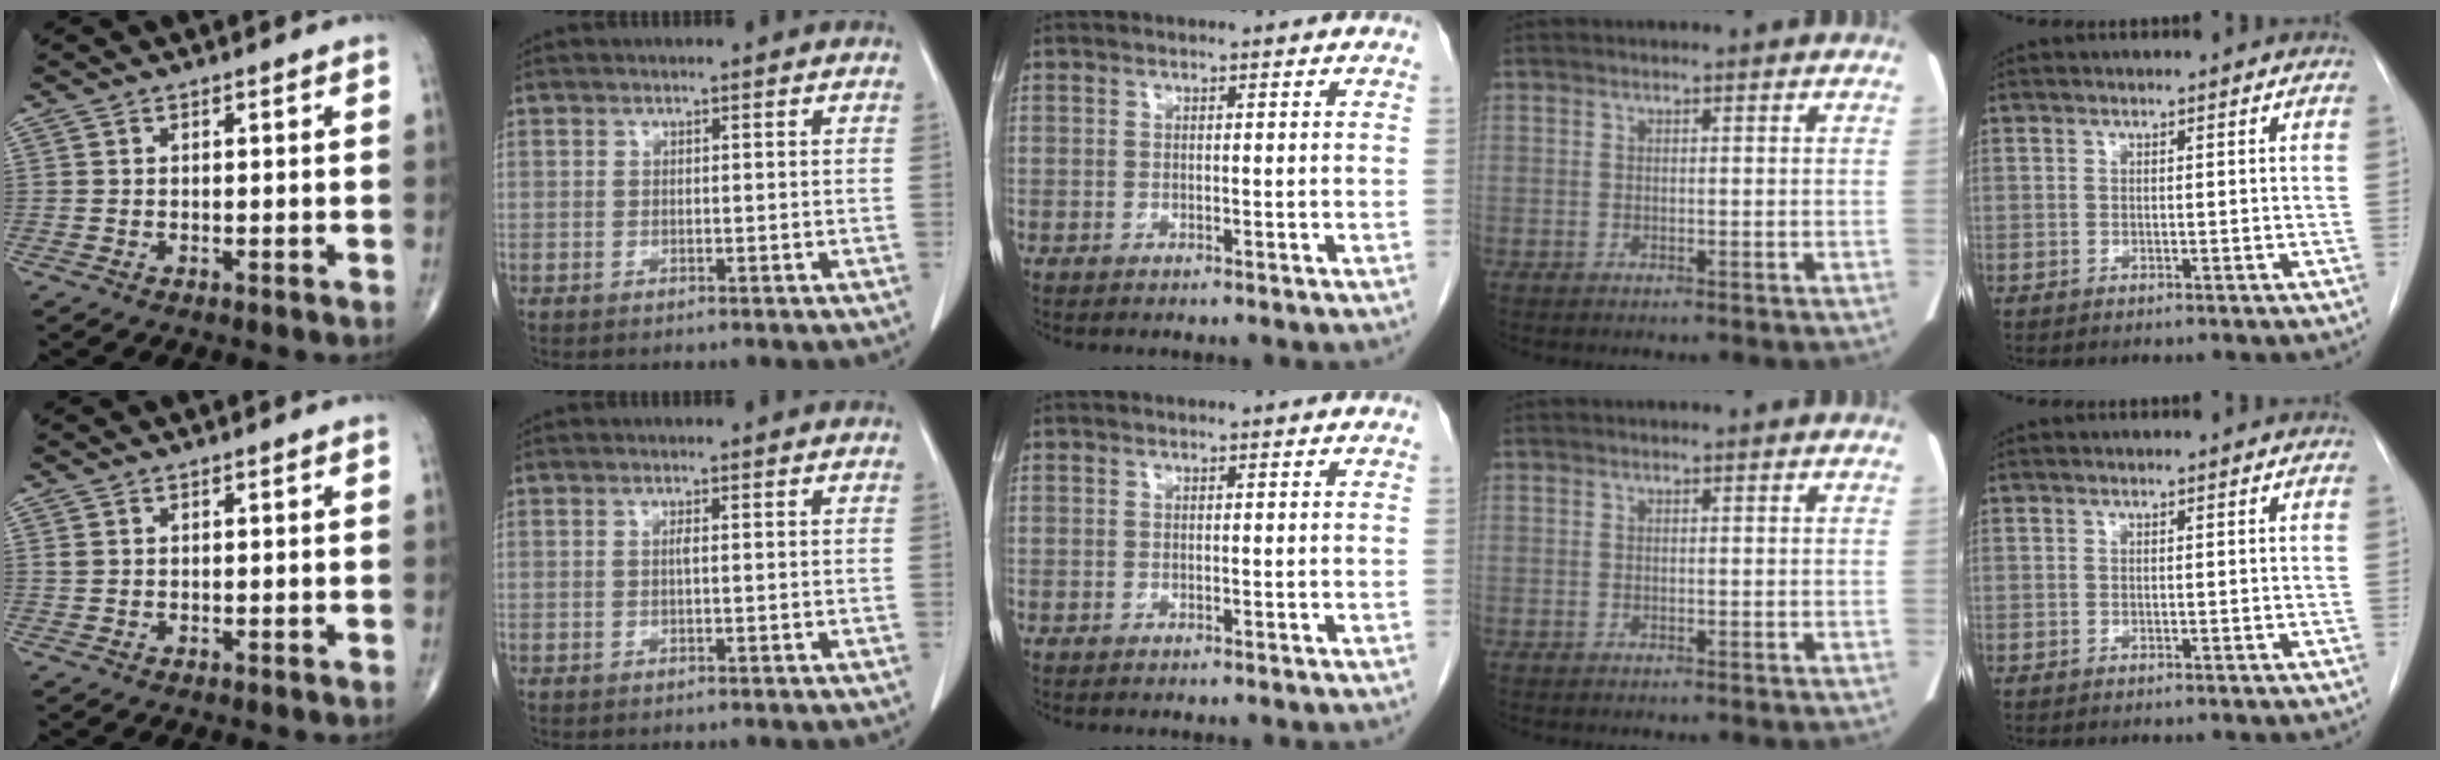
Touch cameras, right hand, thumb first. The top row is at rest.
{"thumb": {"total": 0.7, "force": [0.3, 0.5, 0.4], "torque": [-0.007, 0.005, 0.008]}, "index": {"total": 0.6, "force": [0.0, 0.0, 0.6], "torque": [-0.013, 0.000, -0.001]}}